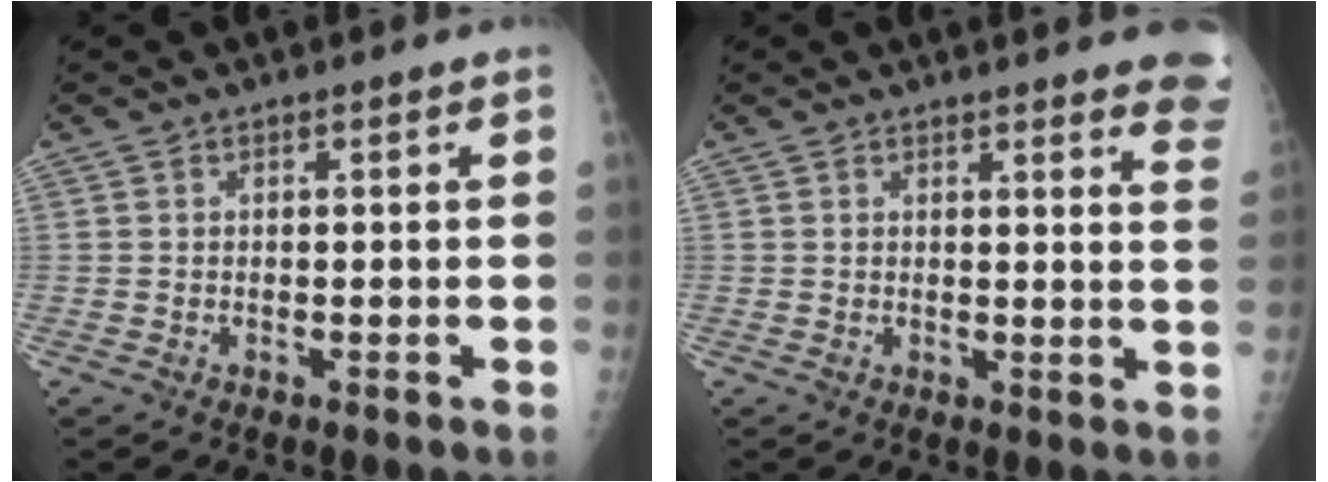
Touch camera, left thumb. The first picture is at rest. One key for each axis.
{"total": 10.9, "fx": 9.5, "fy": 1.9, "fz": 5.0, "tx": -0.024, "ty": -0.048, "tz": 0.083}